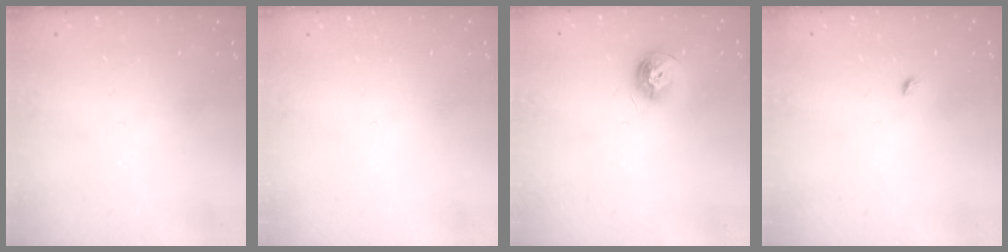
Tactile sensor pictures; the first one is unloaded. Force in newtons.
{"total": 0.0}
{"total": 8.9, "press": 8.9, "slide": 0.5}
{"total": 2.7, "press": 2.6, "slide": 0.6}